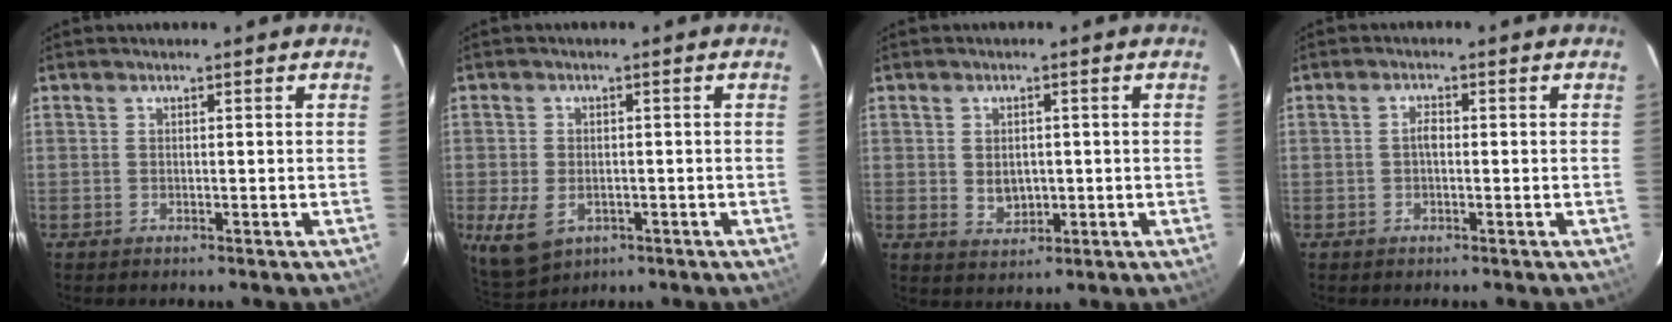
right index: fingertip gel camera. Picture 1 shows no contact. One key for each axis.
{"total": 7.1, "fx": -2.4, "fy": 4.8, "fz": 4.6, "tx": -0.105, "ty": -0.016, "tz": -0.033}
{"total": 4.1, "fx": -0.2, "fy": 3.2, "fz": 2.5, "tx": -0.042, "ty": -0.004, "tz": 0.004}
{"total": 1.6, "fx": -0.2, "fy": 0.9, "fz": 1.3, "tx": -0.025, "ty": 0.007, "tz": -0.006}